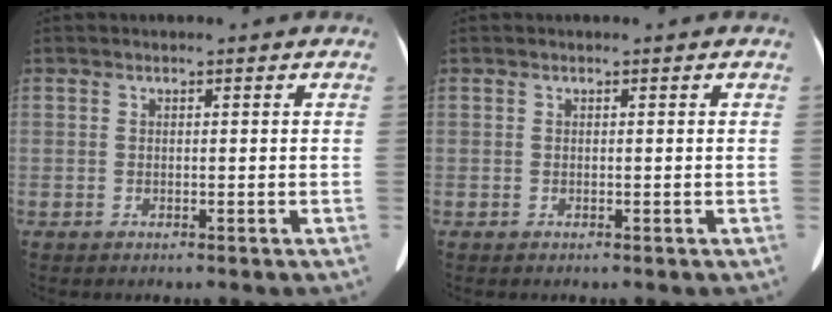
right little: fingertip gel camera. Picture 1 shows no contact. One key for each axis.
{"total": 0.0}